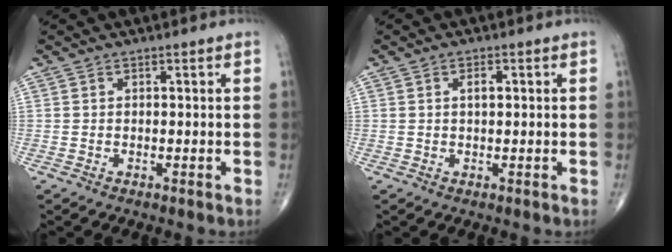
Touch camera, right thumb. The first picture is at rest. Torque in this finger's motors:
{"motor_torque": [0.10, 0.91, 0.39, 0.03, -0.01]}